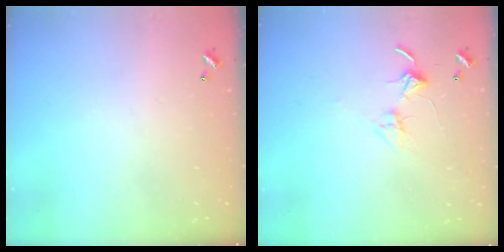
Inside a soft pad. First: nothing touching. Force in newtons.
{"total": 2.8, "press": 2.8, "slide": 0.2}